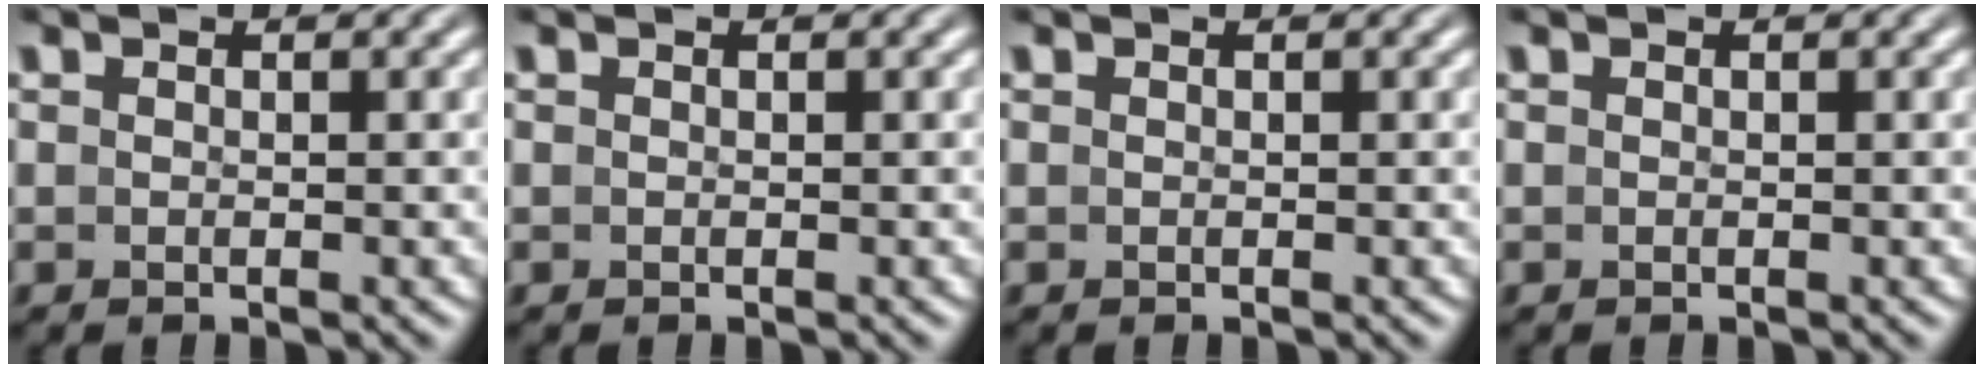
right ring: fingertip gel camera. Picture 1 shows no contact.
{"total": 0.0}
{"total": 0.0}
{"total": 0.0}